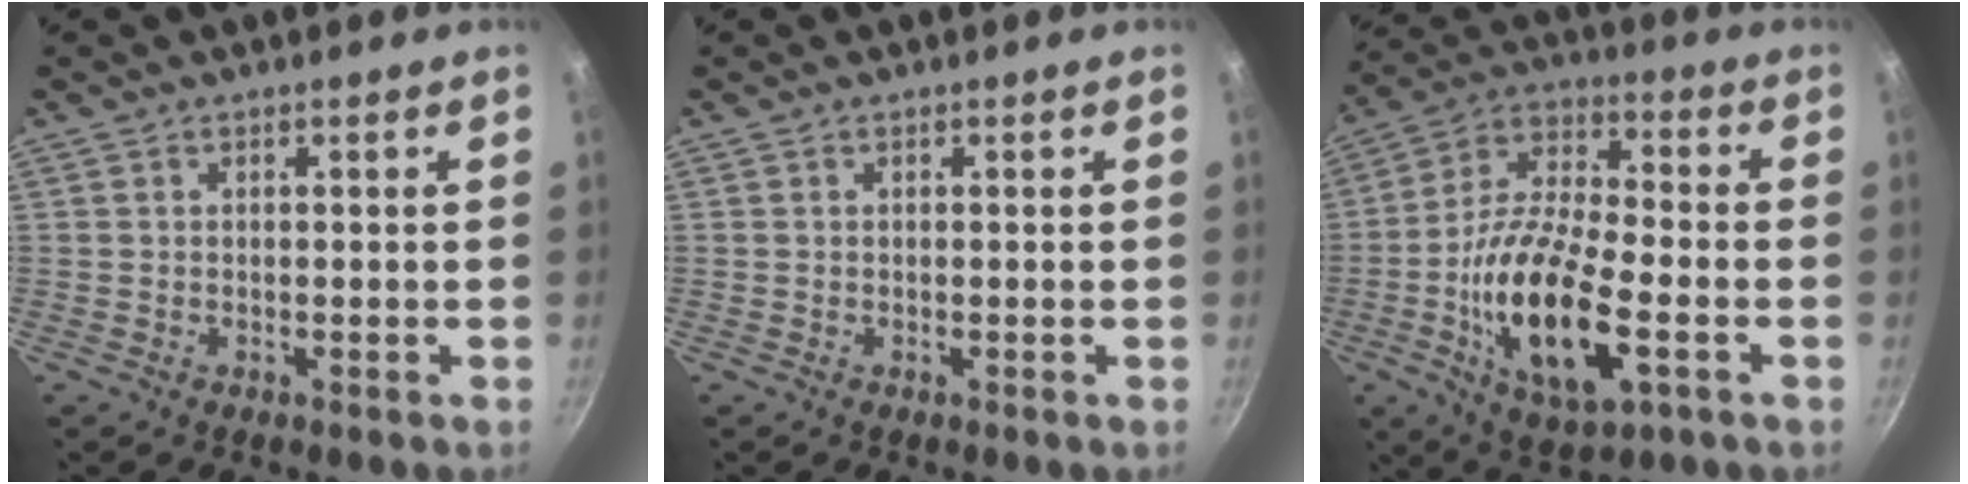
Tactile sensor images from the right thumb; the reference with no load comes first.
{"total": 0.0}
{"total": 19.3, "force": [-5.4, 7.8, 16.9], "torque": [-0.316, 0.020, -0.104]}